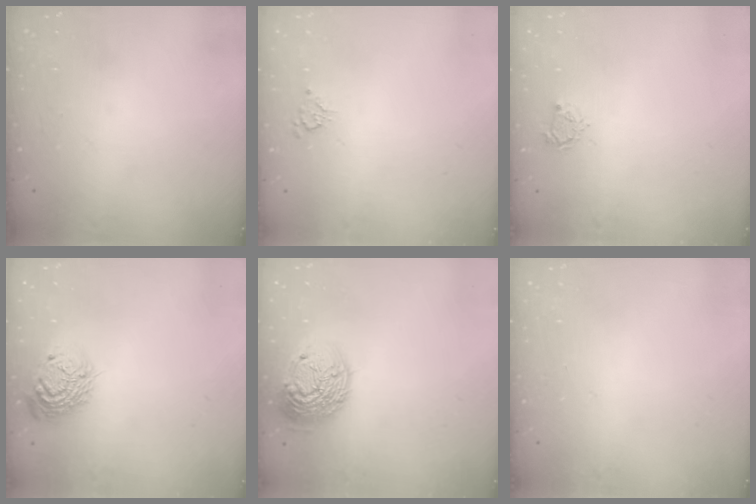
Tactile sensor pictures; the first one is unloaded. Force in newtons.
{"total": 3.6, "press": 3.6, "slide": 0.4}
{"total": 4.1, "press": 4.0, "slide": 0.4}
{"total": 15.0, "press": 15.0, "slide": 1.1}
{"total": 19.0, "press": 18.9, "slide": 1.2}
{"total": 0.0}